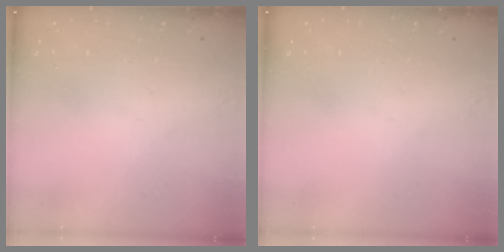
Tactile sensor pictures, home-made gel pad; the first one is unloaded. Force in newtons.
{"total": 0.0}